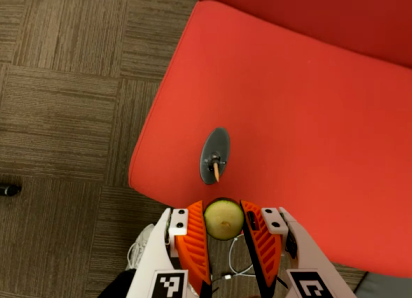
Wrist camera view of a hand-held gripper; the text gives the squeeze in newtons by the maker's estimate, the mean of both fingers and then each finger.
{"total": 7.8, "left": 7.6, "right": 8.0}